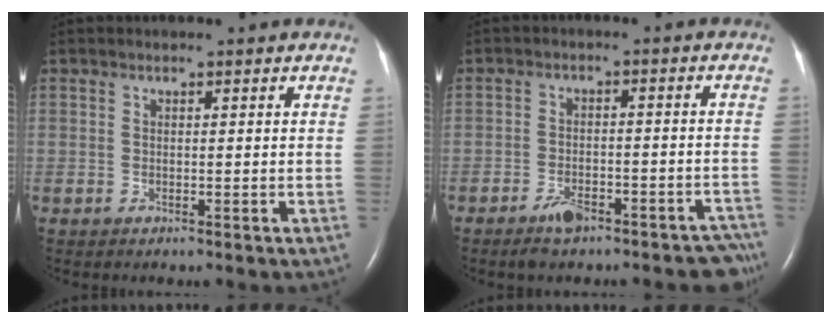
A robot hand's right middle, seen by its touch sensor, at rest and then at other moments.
{"total": 7.6, "force": [-6.1, 2.7, 3.6], "torque": [-0.026, 0.017, -0.091]}